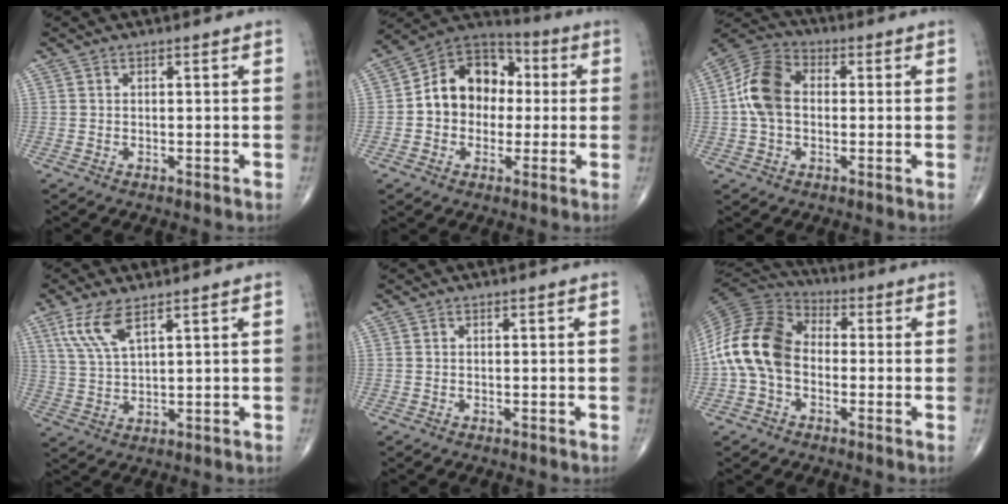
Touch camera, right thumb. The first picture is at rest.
{"total": 14.0, "force": [0.4, 11.2, 8.4], "torque": [-0.093, 0.034, -0.006]}
{"total": 10.7, "force": [0.2, 7.4, 7.7], "torque": [-0.150, 0.030, -0.008]}
{"total": 7.5, "force": [4.3, 2.3, 5.7], "torque": [-0.123, -0.013, 0.097]}
{"total": 0.0}
{"total": 14.6, "force": [-1.7, 10.4, 10.0], "torque": [-0.197, 0.035, -0.045]}